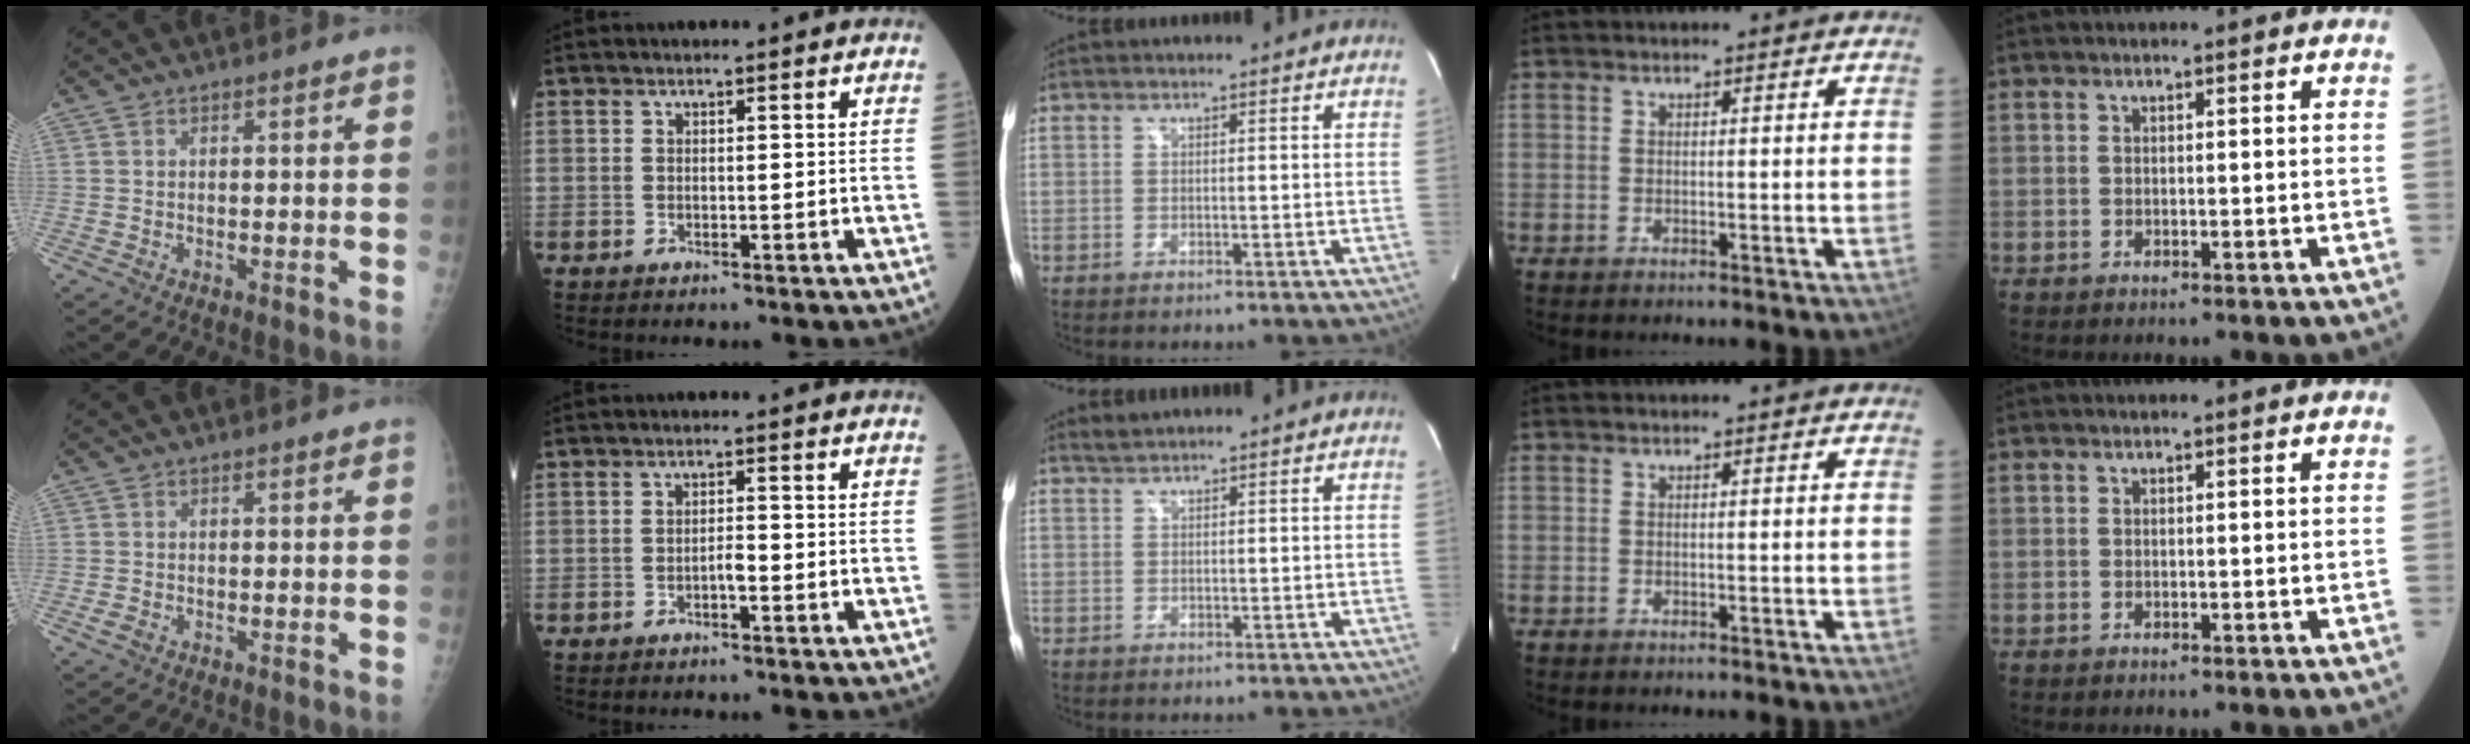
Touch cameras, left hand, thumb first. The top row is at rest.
{"thumb": {"total": 1.3, "force": [-0.7, 0.8, 0.7], "torque": [-0.016, 0.000, -0.012]}, "index": {"total": 1.5, "force": [-1.0, 0.3, 1.1], "torque": [-0.018, -0.001, -0.019]}, "middle": {"total": 0.9, "force": [0.9, 0.0, 0.0], "torque": [-0.006, 0.005, 0.021]}}